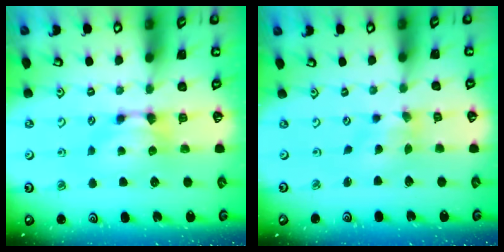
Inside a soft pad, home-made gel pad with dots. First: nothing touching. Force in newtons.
{"total": 1.5, "press": 1.1, "slide": 1.0}